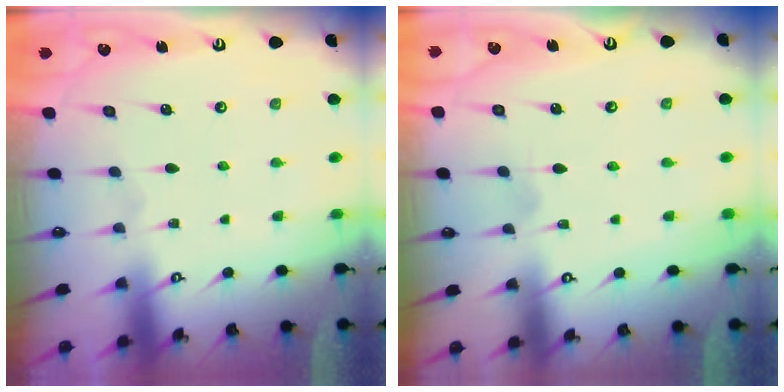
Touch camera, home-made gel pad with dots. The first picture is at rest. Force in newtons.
{"total": 2.5, "press": 2.5, "slide": 0.4}